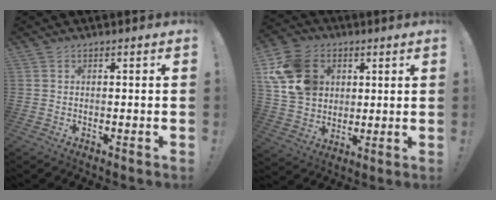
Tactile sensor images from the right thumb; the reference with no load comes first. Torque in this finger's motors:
{"motor_torque": [1.80, 1.80, 0.50, 0.38, 0.13]}